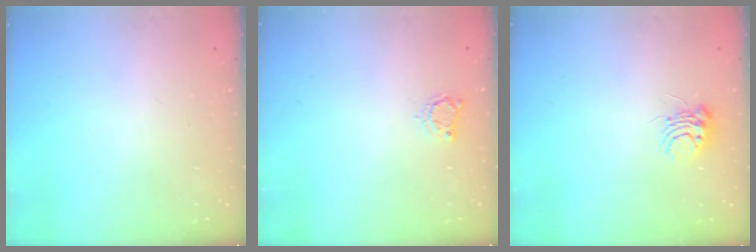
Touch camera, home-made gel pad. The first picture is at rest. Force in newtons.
{"total": 3.3, "press": 3.3, "slide": 0.5}
{"total": 5.4, "press": 5.4, "slide": 0.3}